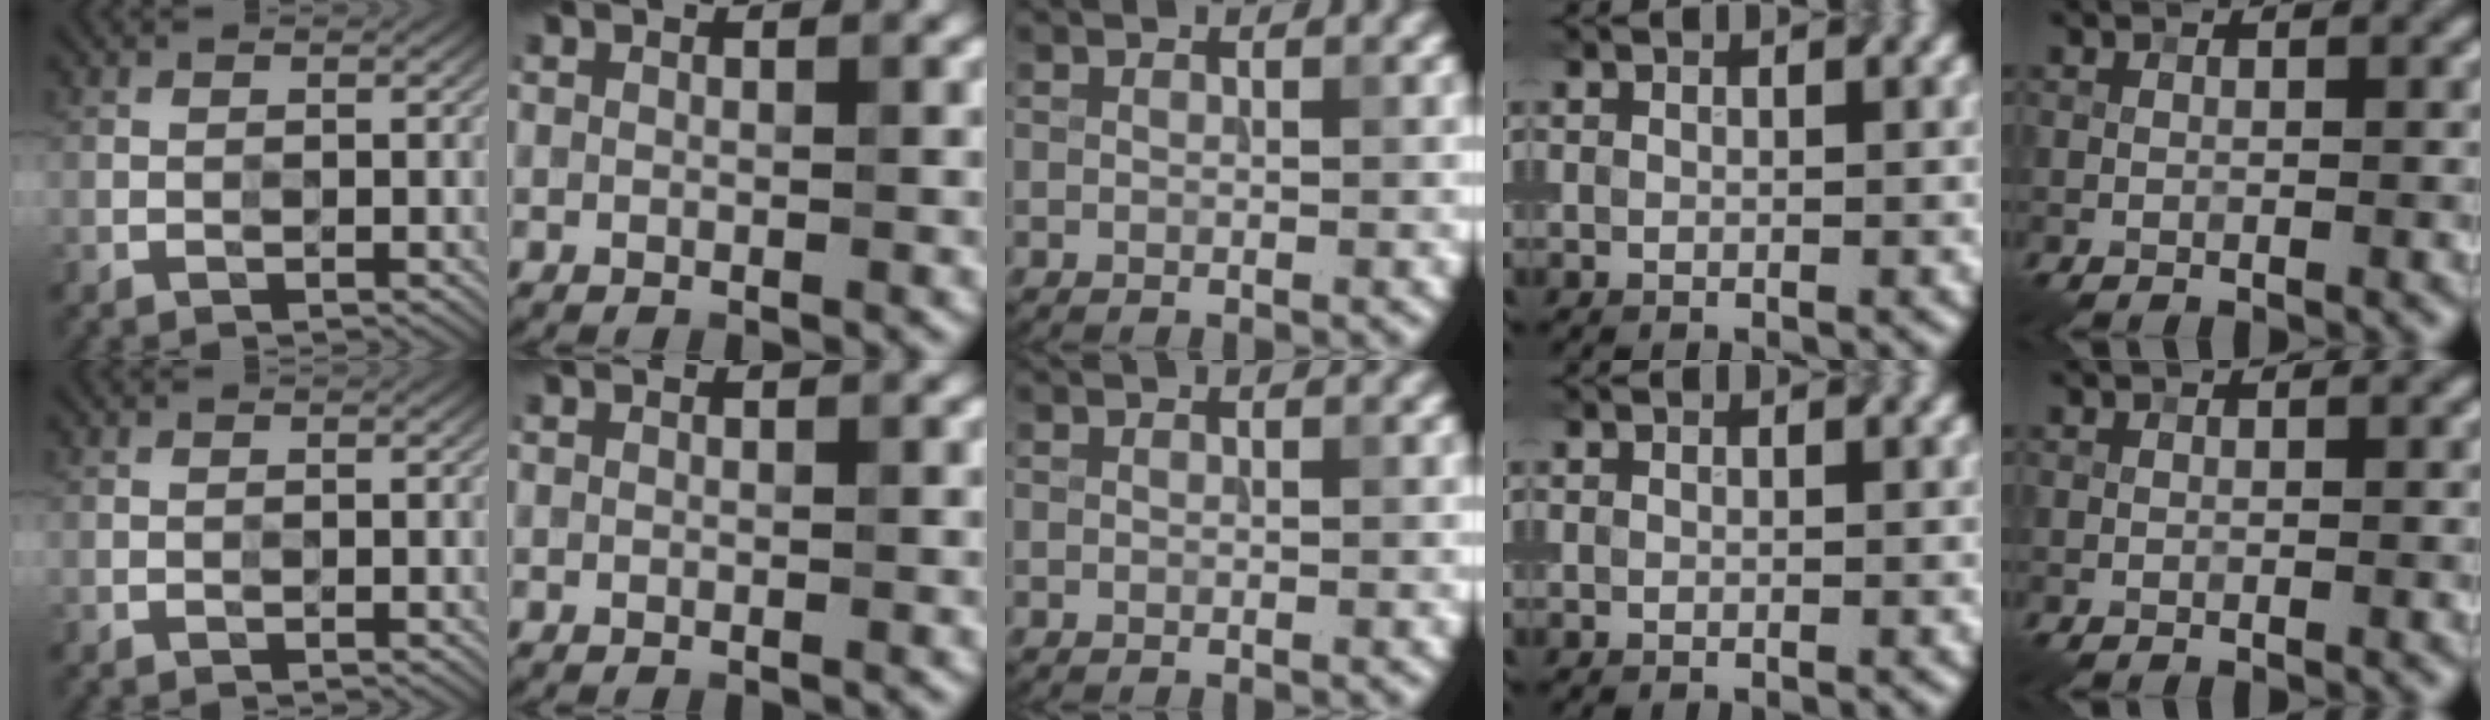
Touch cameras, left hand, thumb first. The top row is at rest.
{}